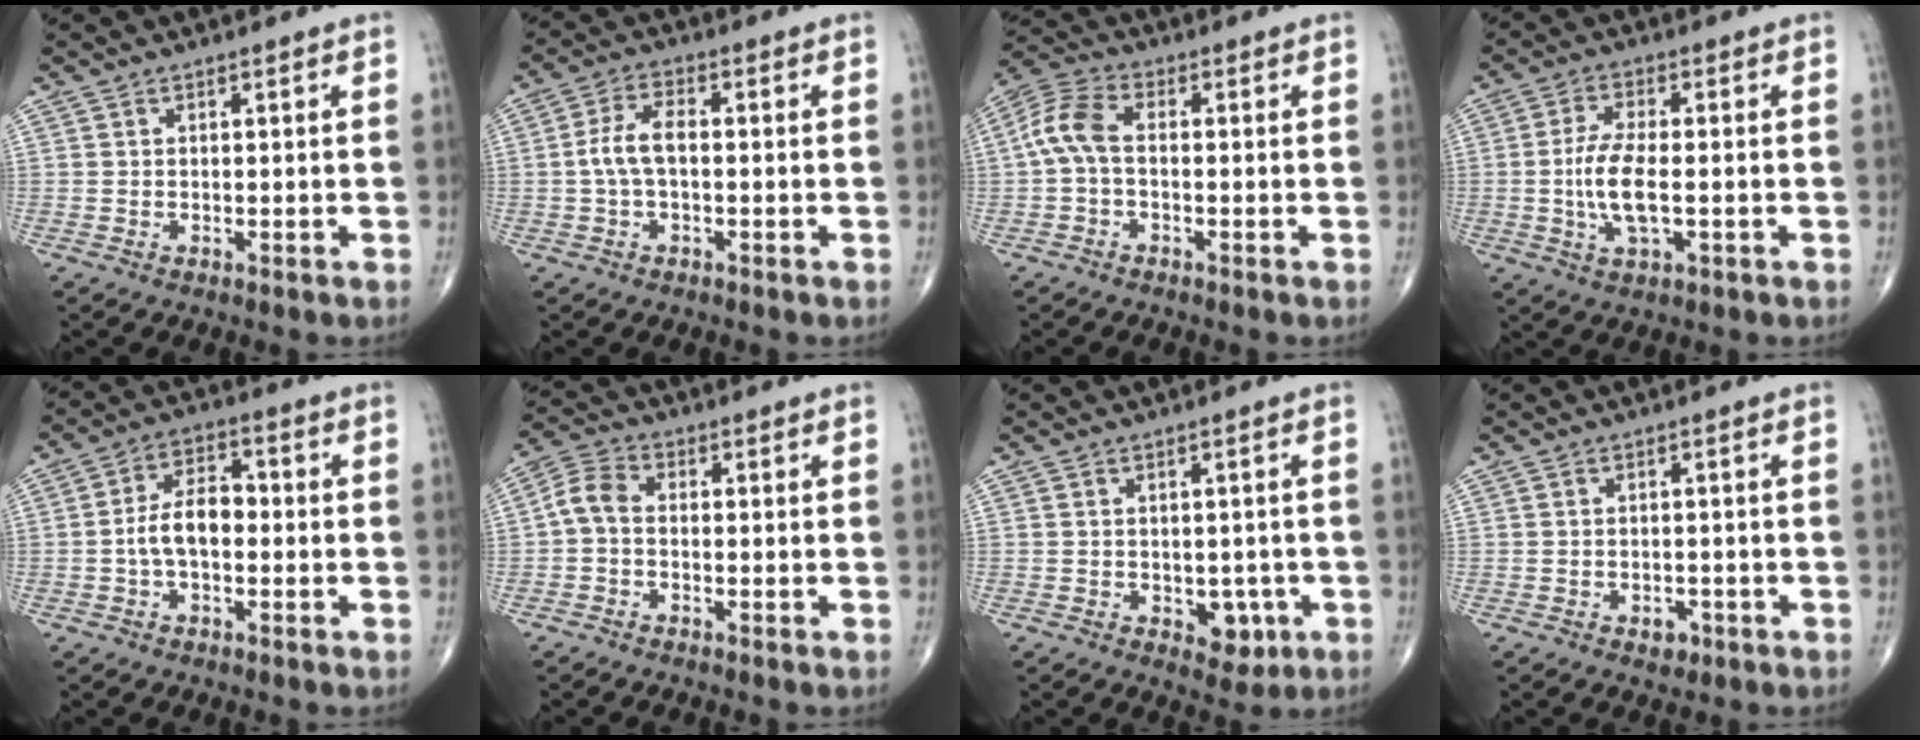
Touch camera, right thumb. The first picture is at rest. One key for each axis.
{"total": 5.7, "fx": -0.4, "fy": 2.8, "fz": 4.9, "tx": -0.105, "ty": 0.019, "tz": -0.012}
{"total": 6.9, "fx": -0.5, "fy": 3.8, "fz": 5.8, "tx": -0.128, "ty": 0.023, "tz": -0.021}
{"total": 8.1, "fx": -1.0, "fy": 3.1, "fz": 7.4, "tx": -0.158, "ty": 0.001, "tz": -0.020}
{"total": 7.7, "fx": -1.0, "fy": 4.4, "fz": 6.2, "tx": -0.107, "ty": 0.029, "tz": -0.026}
{"total": 4.8, "fx": -0.6, "fy": 3.2, "fz": 3.5, "tx": -0.067, "ty": 0.017, "tz": -0.026}
{"total": 4.8, "fx": -1.4, "fy": 3.2, "fz": 3.3, "tx": -0.013, "ty": 0.002, "tz": -0.010}
{"total": 2.1, "fx": -1.0, "fy": 1.5, "fz": 1.0, "tx": -0.006, "ty": 0.004, "tz": -0.009}